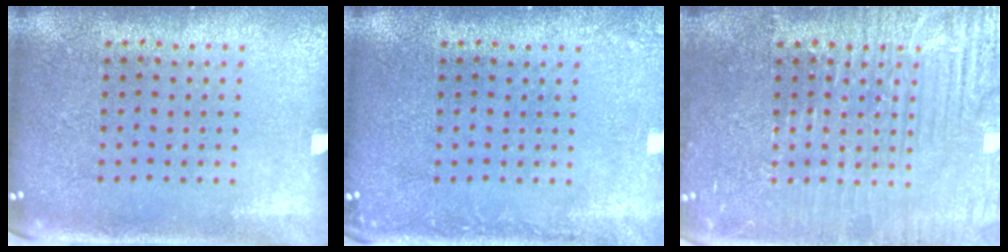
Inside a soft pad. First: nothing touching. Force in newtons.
{"total": 1.3, "press": 1.3, "slide": 0.1}
{"total": 6.4, "press": 6.3, "slide": 0.8}